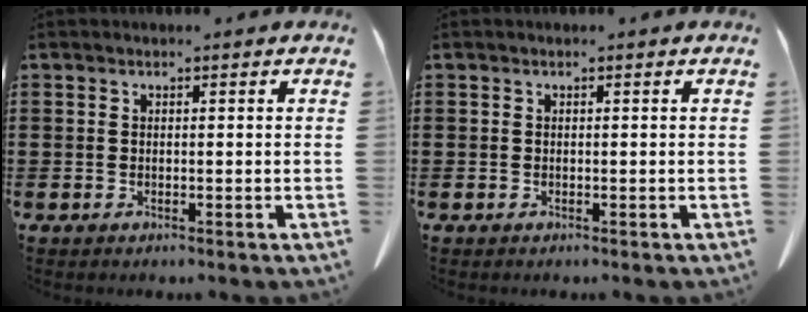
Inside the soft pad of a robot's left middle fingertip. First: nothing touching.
{"total": 0.0}